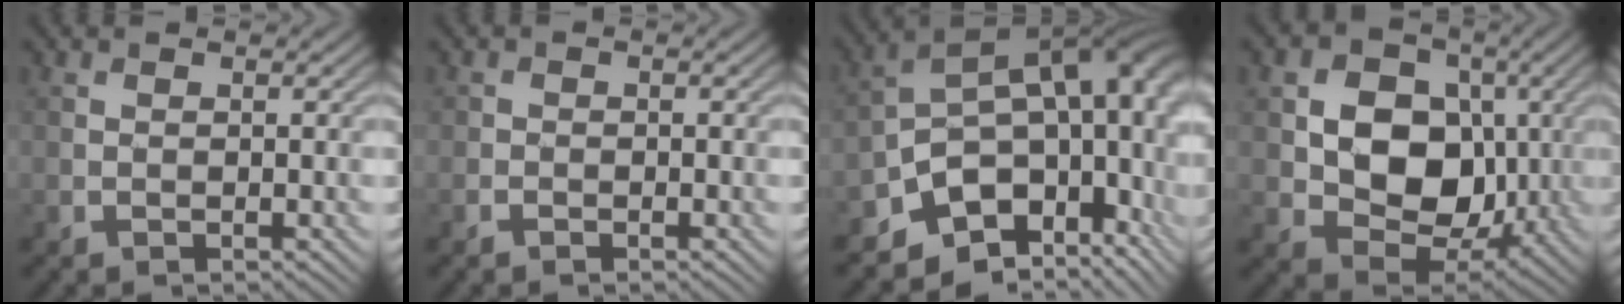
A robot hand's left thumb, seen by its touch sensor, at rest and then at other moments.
{"total": 0.9, "force": [-0.6, 0.7, 0.0], "torque": [0.002, -0.005, -0.015]}
{"total": 15.1, "force": [-2.2, 10.0, 11.1], "torque": [-0.162, -0.024, -0.018]}
{"total": 10.9, "force": [0.5, 8.6, 6.7], "torque": [-0.136, -0.008, -0.005]}